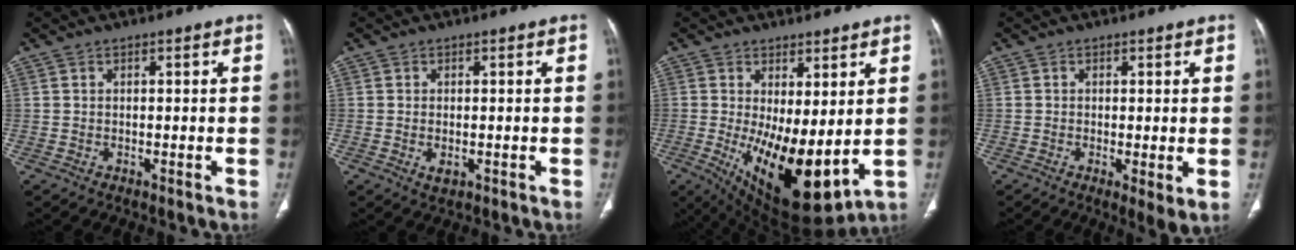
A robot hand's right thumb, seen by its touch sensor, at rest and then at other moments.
{"total": 1.9, "force": [-0.6, 1.0, 1.5], "torque": [-0.030, -0.003, -0.007]}
{"total": 16.3, "force": [-1.1, 6.6, 14.9], "torque": [-0.245, -0.037, 0.009]}
{"total": 3.8, "force": [-0.7, 0.8, 3.6], "torque": [-0.068, -0.017, -0.014]}